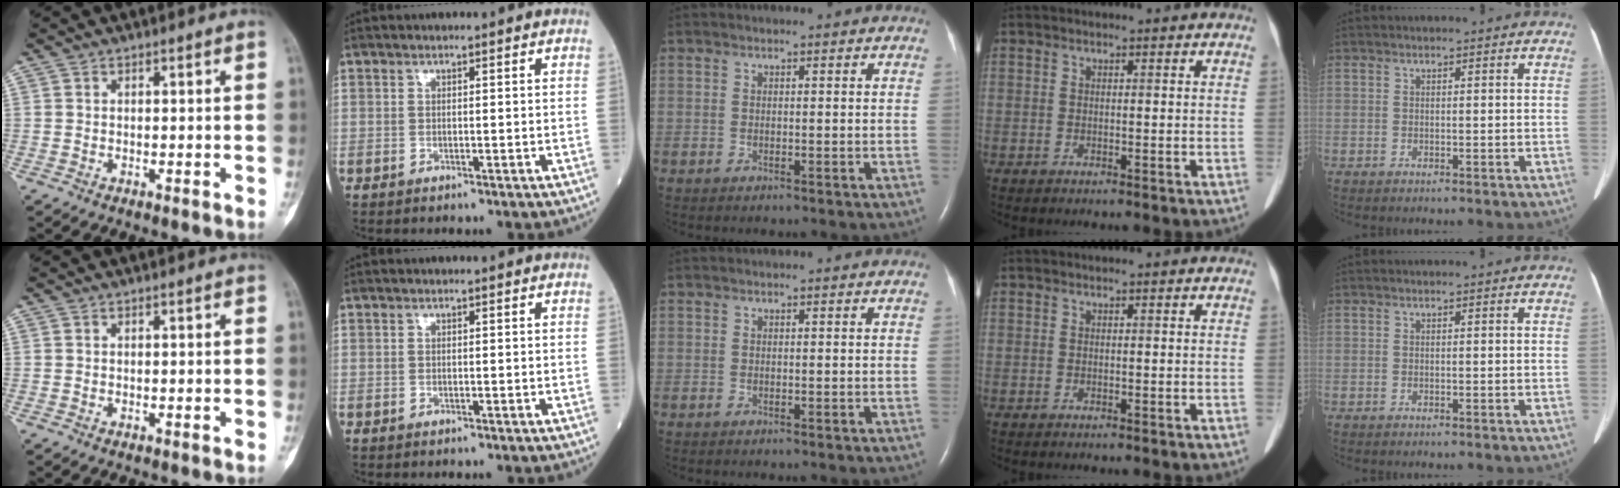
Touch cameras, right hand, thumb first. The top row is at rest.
{}